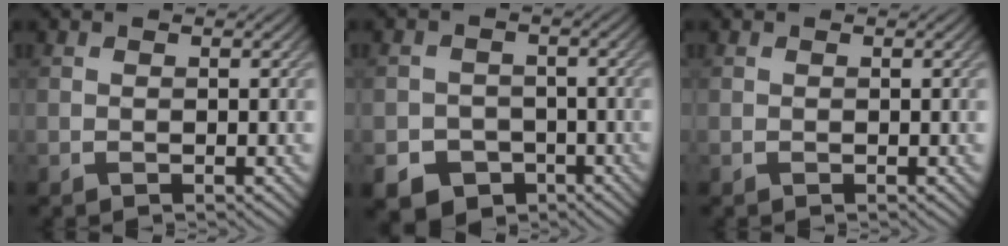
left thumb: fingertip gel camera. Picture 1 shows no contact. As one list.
[{"total": 6.8, "force": [-3.8, 5.4, 1.8], "torque": [-0.033, -0.019, -0.068]}, {"total": 0.0}]